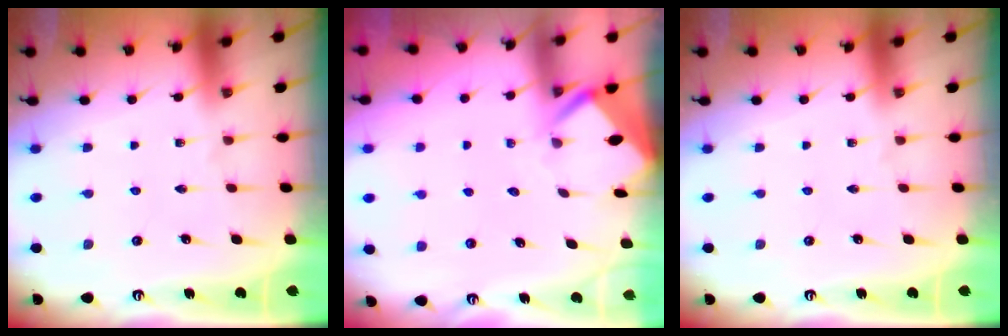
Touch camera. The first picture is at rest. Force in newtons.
{"total": 2.3, "press": 2.3, "slide": 0.2}
{"total": 0.0}